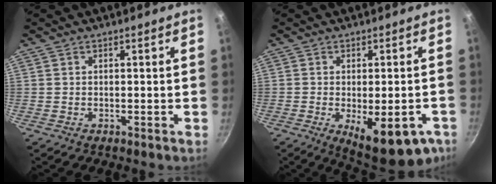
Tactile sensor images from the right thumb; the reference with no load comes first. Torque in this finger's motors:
{"motor_torque": [-0.10, 0.50, 0.07, -0.10, 0.24]}